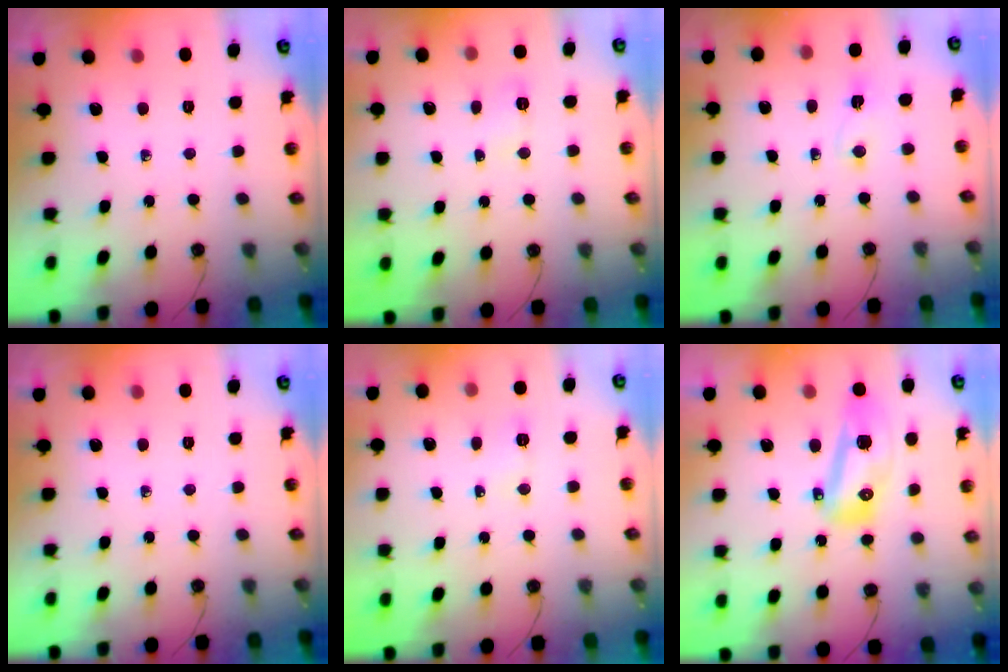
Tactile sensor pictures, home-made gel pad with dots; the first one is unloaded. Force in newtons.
{"total": 3.7, "press": 3.7, "slide": 0.4}
{"total": 2.1, "press": 2.1, "slide": 0.4}
{"total": 0.0}
{"total": 4.2, "press": 4.2, "slide": 0.5}
{"total": 12.6, "press": 12.5, "slide": 1.6}